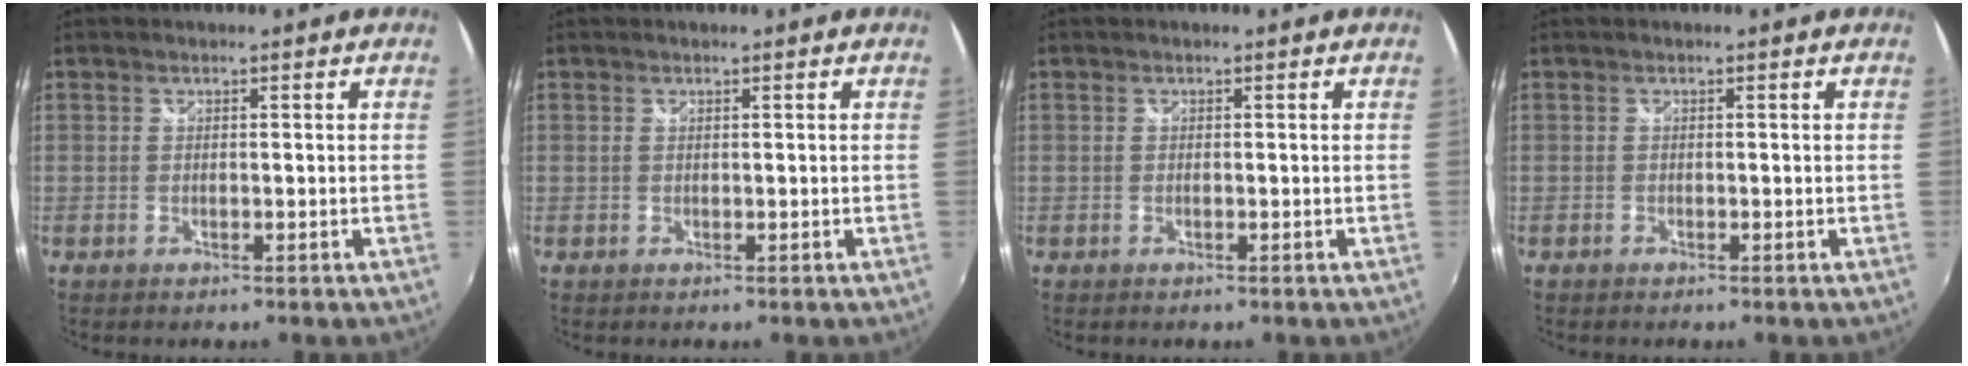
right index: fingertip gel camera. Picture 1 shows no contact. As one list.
[{"total": 0.0}, {"total": 0.0}, {"total": 0.0}]